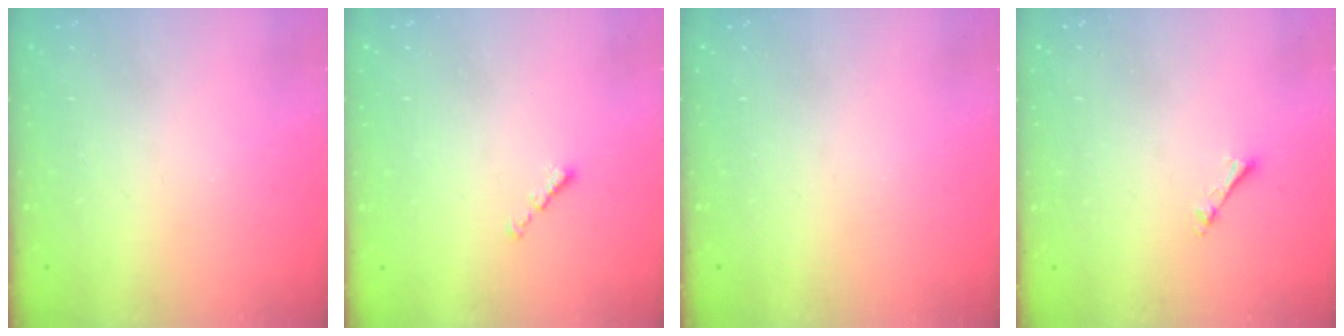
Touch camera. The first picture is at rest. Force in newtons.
{"total": 0.7, "press": 0.5, "slide": 0.4}
{"total": 0.0}
{"total": 1.3, "press": 1.3, "slide": 0.3}